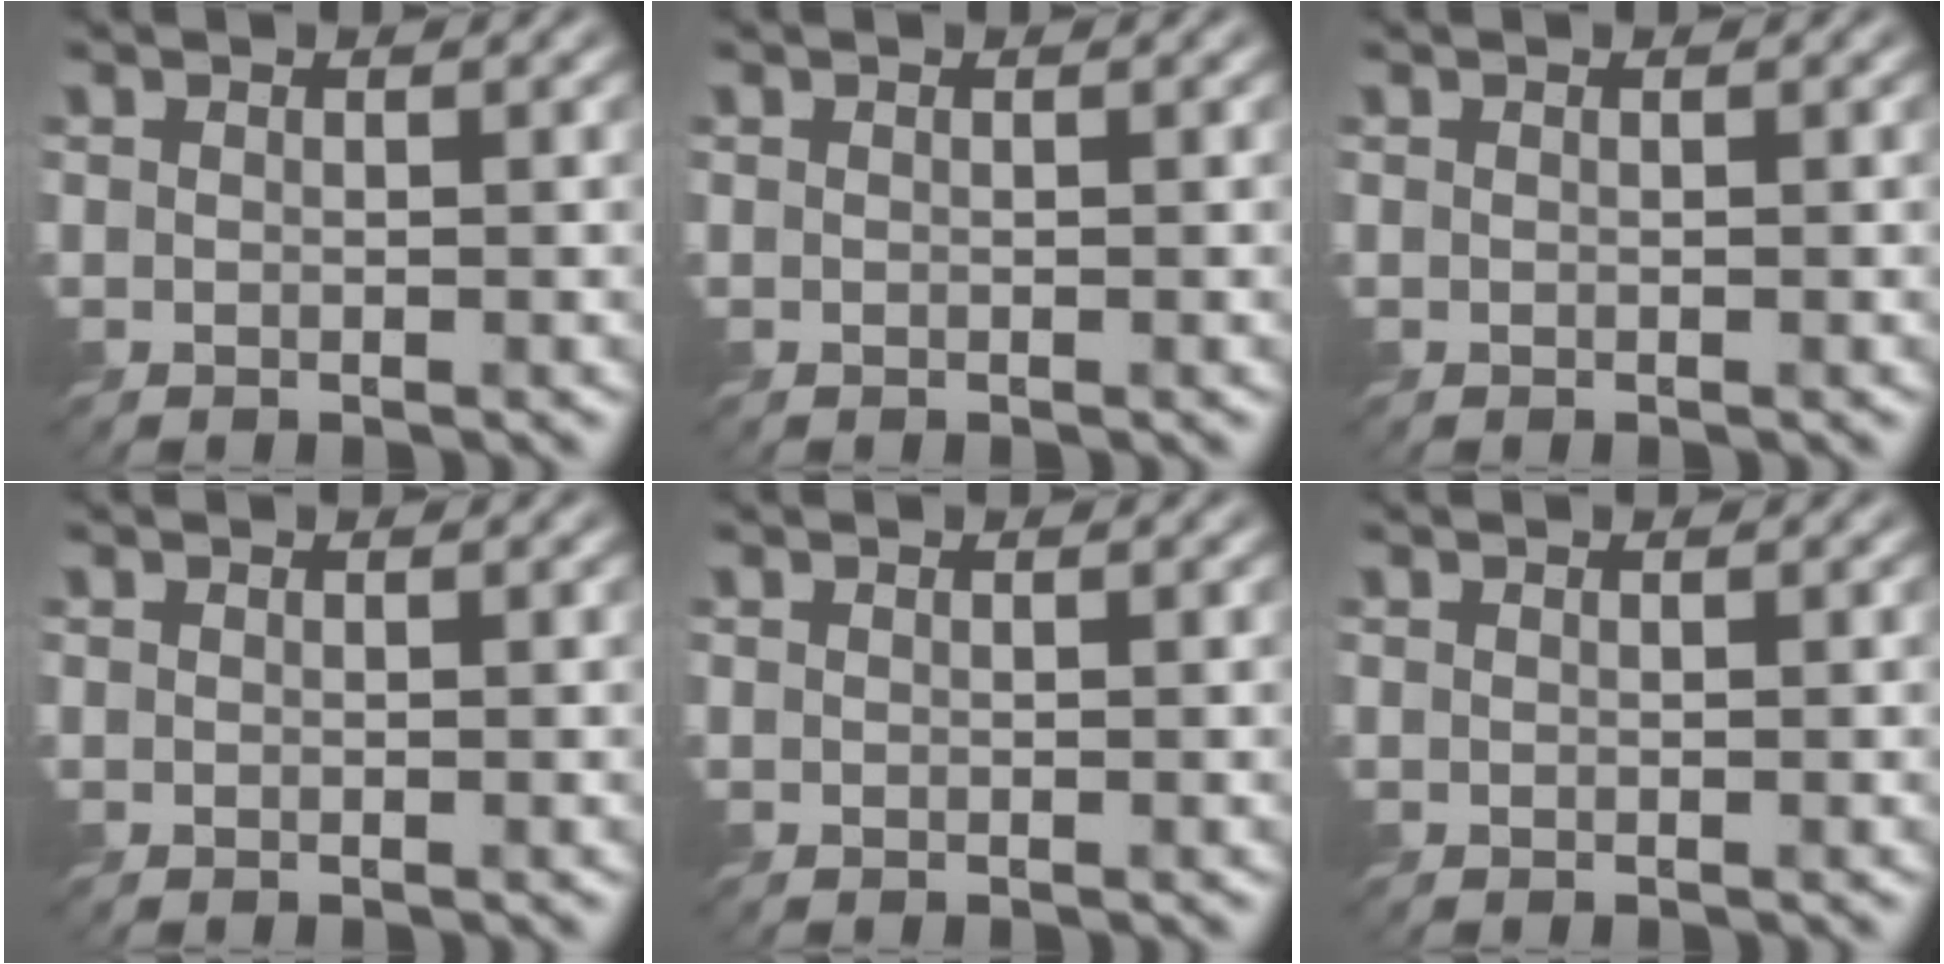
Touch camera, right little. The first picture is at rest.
{"total": 0.0}
{"total": 0.0}
{"total": 0.0}
{"total": 0.0}
{"total": 0.0}